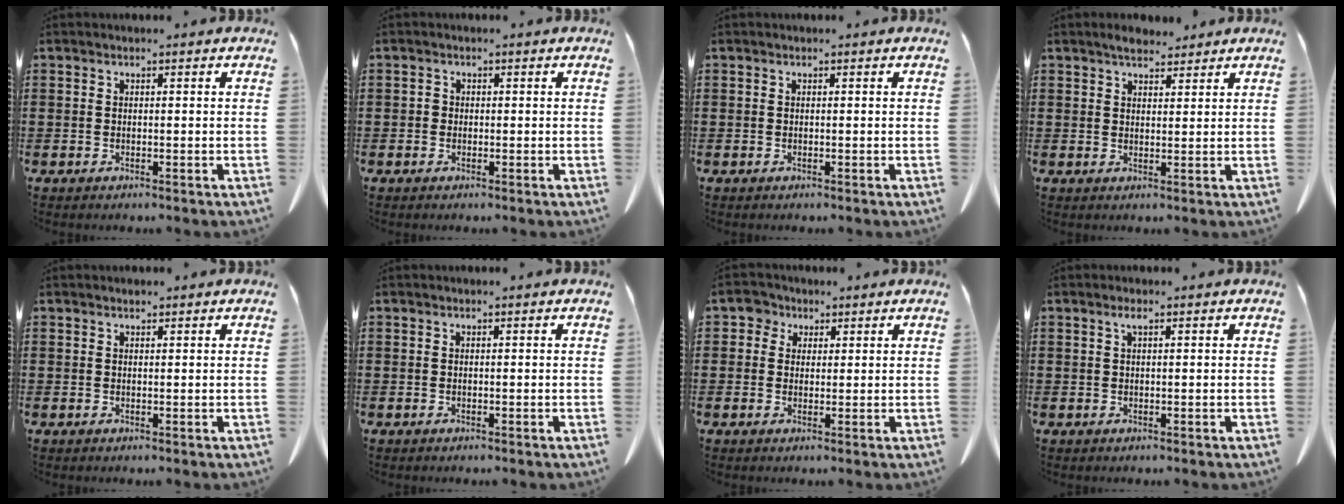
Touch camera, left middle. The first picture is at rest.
{"total": 0.8, "force": [-0.1, 0.8, 0.3], "torque": [-0.009, 0.005, -0.002]}
{"total": 0.0}
{"total": 3.3, "force": [2.9, 1.0, 1.1], "torque": [-0.019, -0.003, 0.053]}
{"total": 0.6, "force": [0.5, 0.3, 0.2], "torque": [-0.005, 0.002, 0.011]}
{"total": 0.0}
{"total": 3.0, "force": [1.7, 2.3, 0.8], "torque": [-0.019, 0.007, 0.028]}
{"total": 1.1, "force": [0.5, 0.2, 1.0], "torque": [-0.022, 0.004, 0.008]}